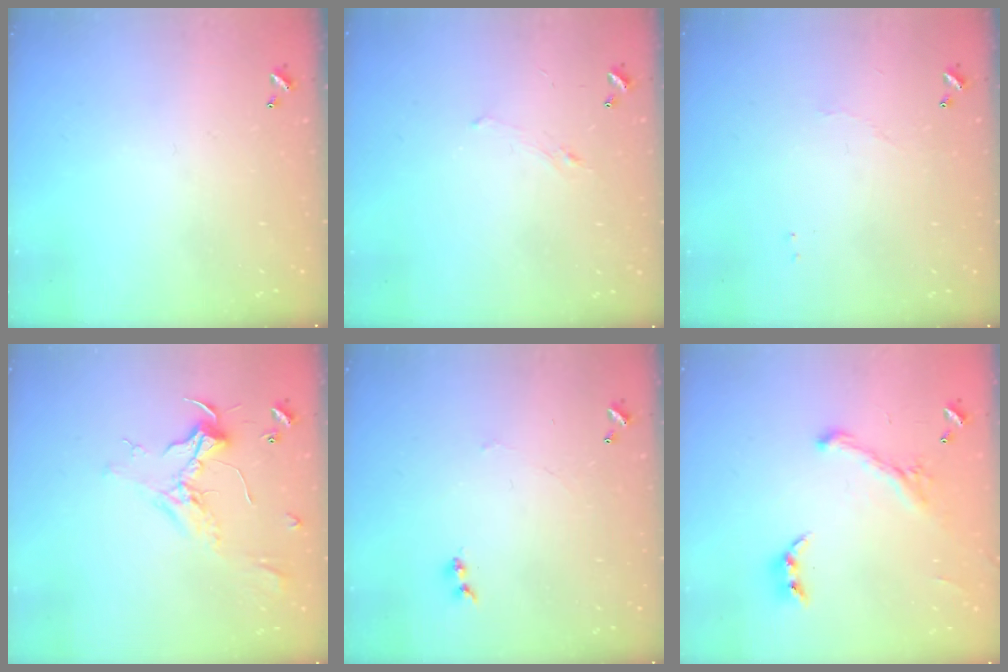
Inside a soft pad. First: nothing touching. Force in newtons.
{"total": 1.0, "press": 0.9, "slide": 0.6}
{"total": 1.8, "press": 1.8, "slide": 0.4}
{"total": 2.5, "press": 2.4, "slide": 0.8}
{"total": 1.3, "press": 1.2, "slide": 0.4}
{"total": 1.5, "press": 1.1, "slide": 1.0}